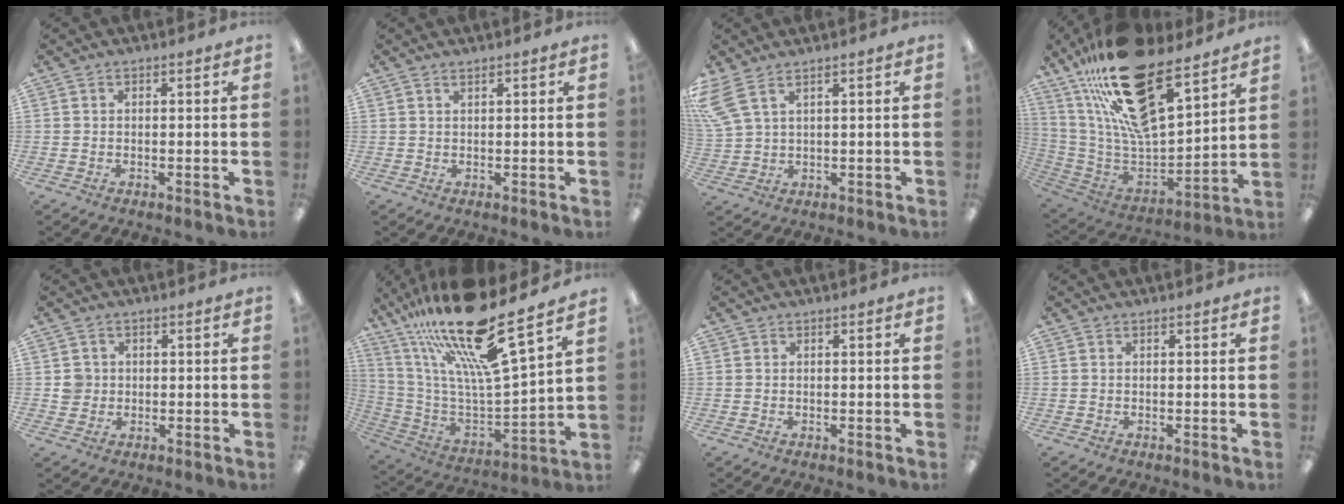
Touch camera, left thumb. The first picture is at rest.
{"total": 0.9, "force": [0.8, 0.2, 0.3], "torque": [-0.007, 0.001, 0.015]}
{"total": 6.1, "force": [3.9, 2.4, 3.9], "torque": [-0.091, -0.011, 0.076]}
{"total": 26.2, "force": [17.1, 10.3, 17.0], "torque": [-0.293, -0.100, 0.302]}
{"total": 3.6, "force": [0.3, 3.5, 0.9], "torque": [-0.017, 0.005, 0.005]}
{"total": 24.8, "force": [18.5, 4.3, 15.9], "torque": [-0.296, -0.132, 0.300]}
{"total": 0.0}
{"total": 0.0}